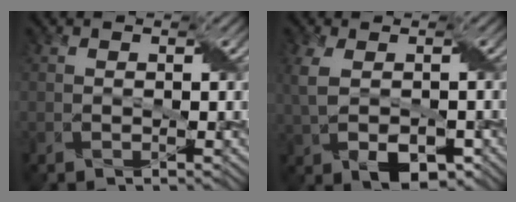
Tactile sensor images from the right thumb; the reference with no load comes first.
{"total": 6.9, "force": [-0.9, 4.3, 5.3], "torque": [-0.124, -0.019, -0.007]}